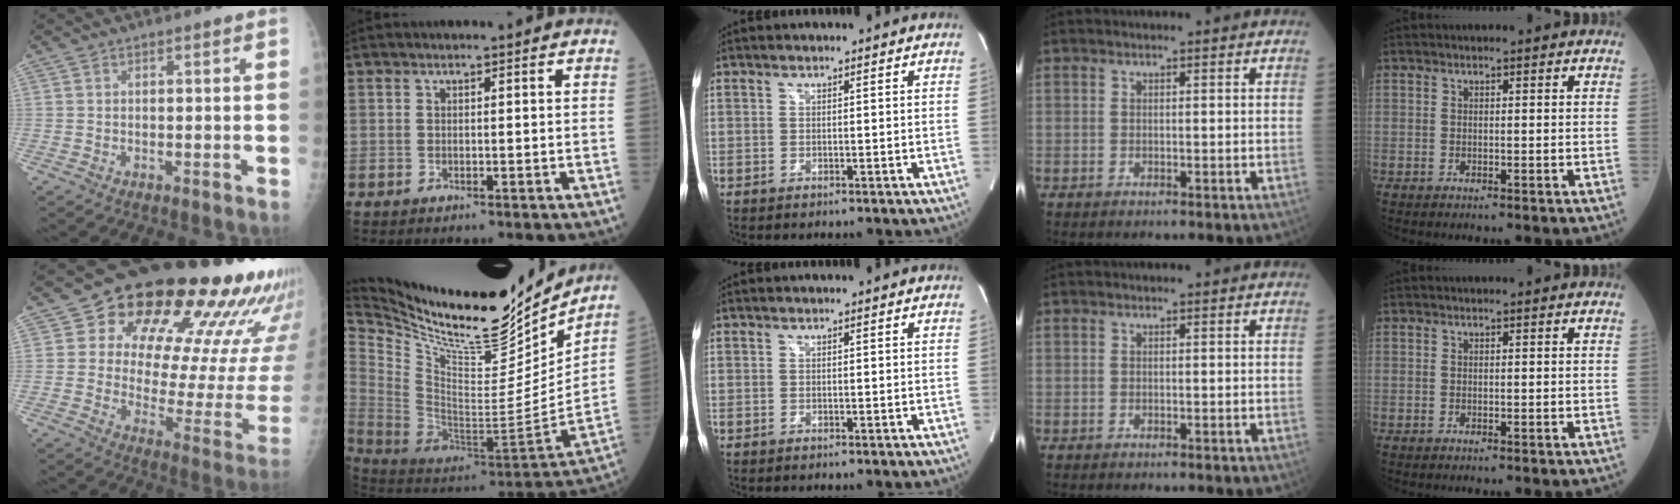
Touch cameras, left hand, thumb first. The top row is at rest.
{"thumb": {"total": 27.6, "force": [15.8, 11.9, 19.2], "torque": [-0.232, -0.050, 0.215]}, "index": {"total": 27.2, "force": [23.3, 5.3, 12.9], "torque": [-0.238, -0.052, 0.374]}}